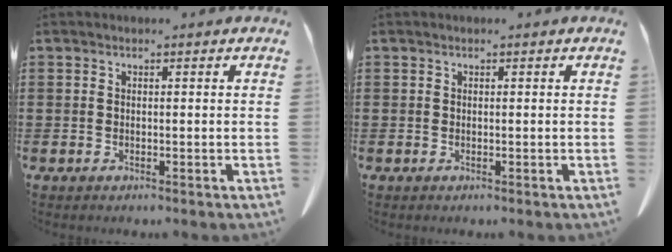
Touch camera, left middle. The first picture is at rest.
{"total": 0.0}